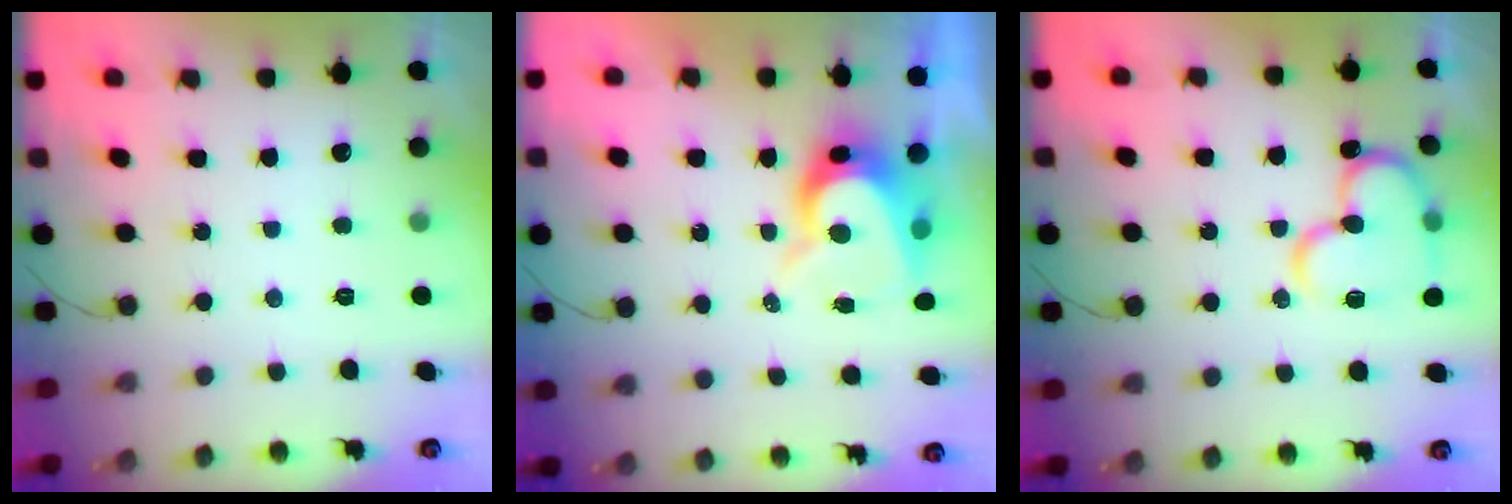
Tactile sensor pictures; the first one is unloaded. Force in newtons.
{"total": 9.0, "press": 9.0, "slide": 0.6}
{"total": 17.3, "press": 17.2, "slide": 1.6}